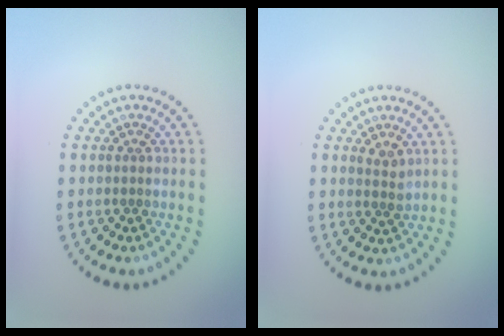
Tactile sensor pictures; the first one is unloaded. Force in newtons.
{"total": 1.4, "press": 1.1, "slide": 0.9}